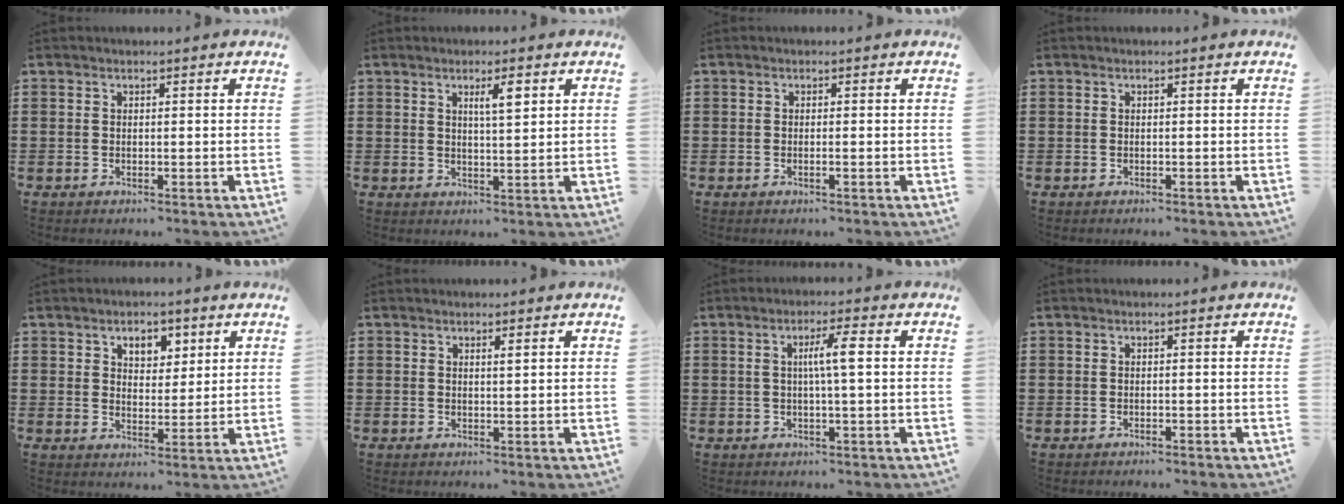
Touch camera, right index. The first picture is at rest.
{"total": 3.4, "force": [1.6, 0.6, 2.9], "torque": [-0.052, 0.002, 0.023]}
{"total": 0.6, "force": [-0.3, -0.1, 0.5], "torque": [-0.008, -0.002, -0.005]}
{"total": 0.0}
{"total": 4.2, "force": [2.4, 2.7, 2.0], "torque": [-0.036, 0.006, 0.039]}
{"total": 0.8, "force": [0.4, 0.1, 0.7], "torque": [-0.013, 0.000, 0.008]}
{"total": 4.4, "force": [0.4, 0.2, 4.4], "torque": [-0.082, 0.002, 0.002]}
{"total": 0.6, "force": [-0.6, 0.0, 0.2], "torque": [-0.007, -0.005, -0.011]}